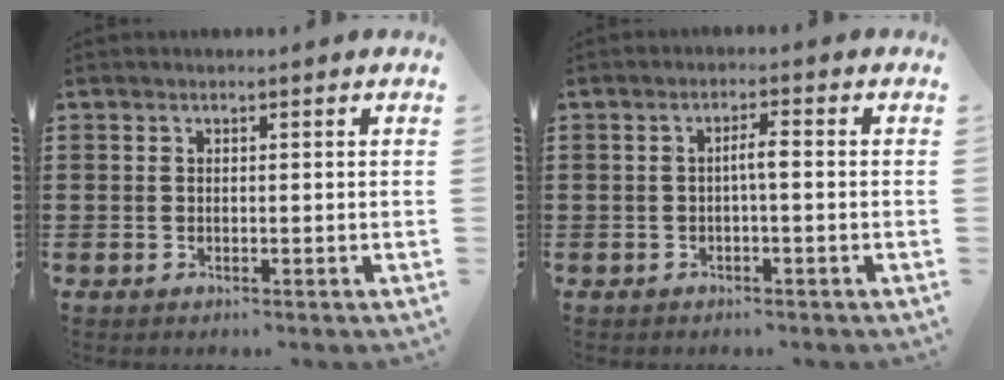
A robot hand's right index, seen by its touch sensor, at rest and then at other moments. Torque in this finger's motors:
{"motor_torque": [0.66, -0.49, 0.27, 0.07]}